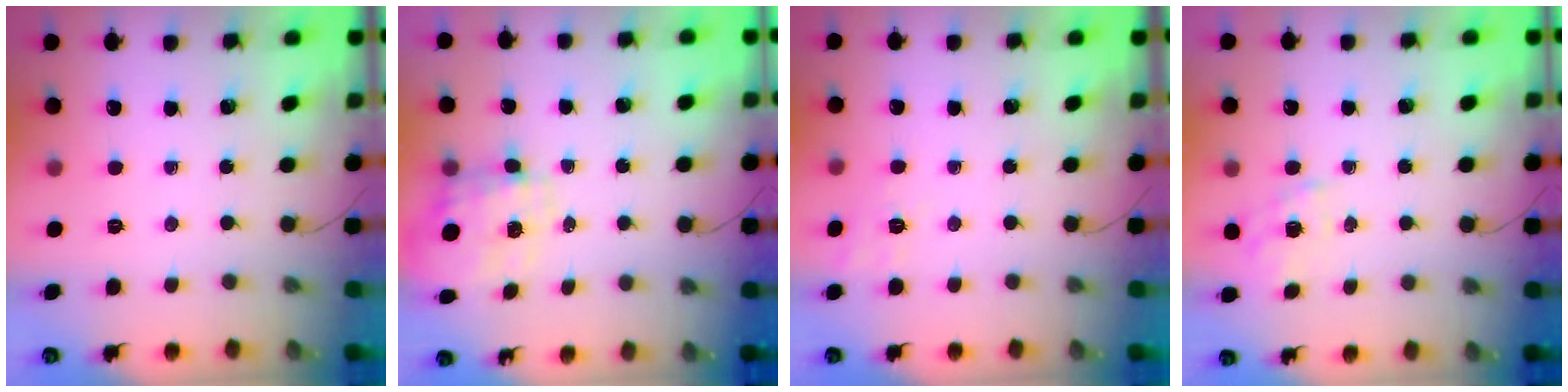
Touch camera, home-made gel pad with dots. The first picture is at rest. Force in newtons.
{"total": 3.3, "press": 3.2, "slide": 1.1}
{"total": 2.4, "press": 1.2, "slide": 2.1}
{"total": 1.0, "press": 0.7, "slide": 0.7}